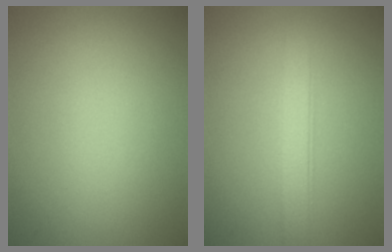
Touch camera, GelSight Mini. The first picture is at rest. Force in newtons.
{"total": 2.5, "press": 2.5, "slide": 0.2}